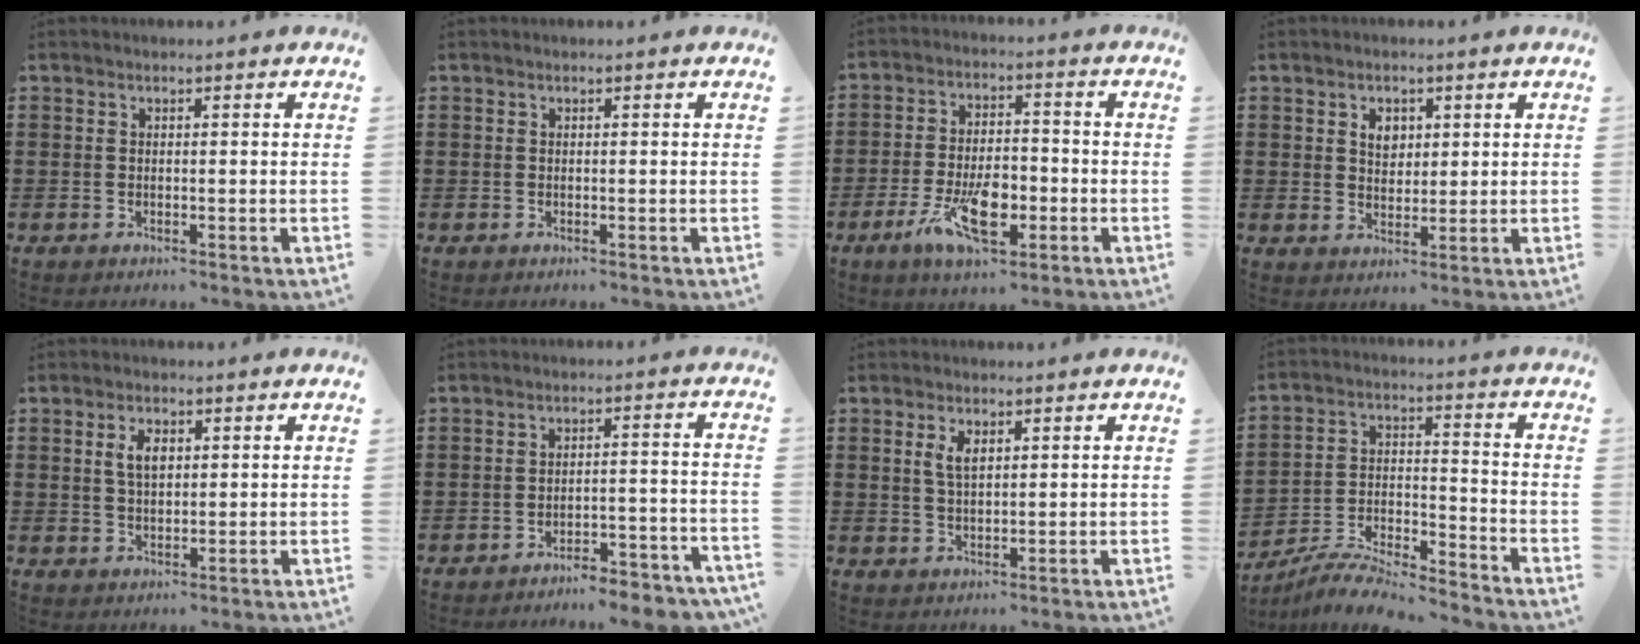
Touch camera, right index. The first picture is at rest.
{"total": 0.0}
{"total": 10.2, "force": [-3.8, 4.7, 8.1], "torque": [-0.152, -0.002, -0.065]}
{"total": 3.2, "force": [1.2, 2.3, 1.8], "torque": [-0.036, 0.006, 0.019]}
{"total": 3.7, "force": [1.1, 2.0, 2.9], "torque": [-0.065, 0.011, 0.017]}
{"total": 4.3, "force": [-4.2, 0.2, 1.0], "torque": [-0.020, 0.000, -0.086]}
{"total": 3.2, "force": [1.3, 1.5, 2.5], "torque": [-0.055, 0.006, 0.022]}
{"total": 7.6, "force": [-7.3, 0.6, 2.0], "torque": [-0.041, 0.006, -0.145]}